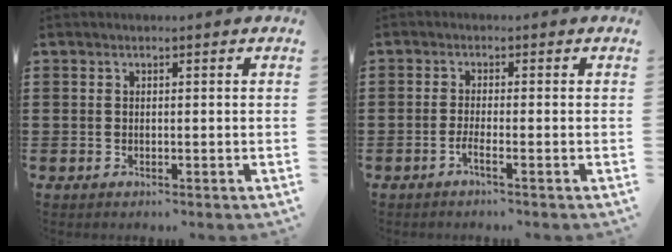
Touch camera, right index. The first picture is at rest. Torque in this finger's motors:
{"motor_torque": [0.00, 0.00, 0.06, 0.01]}